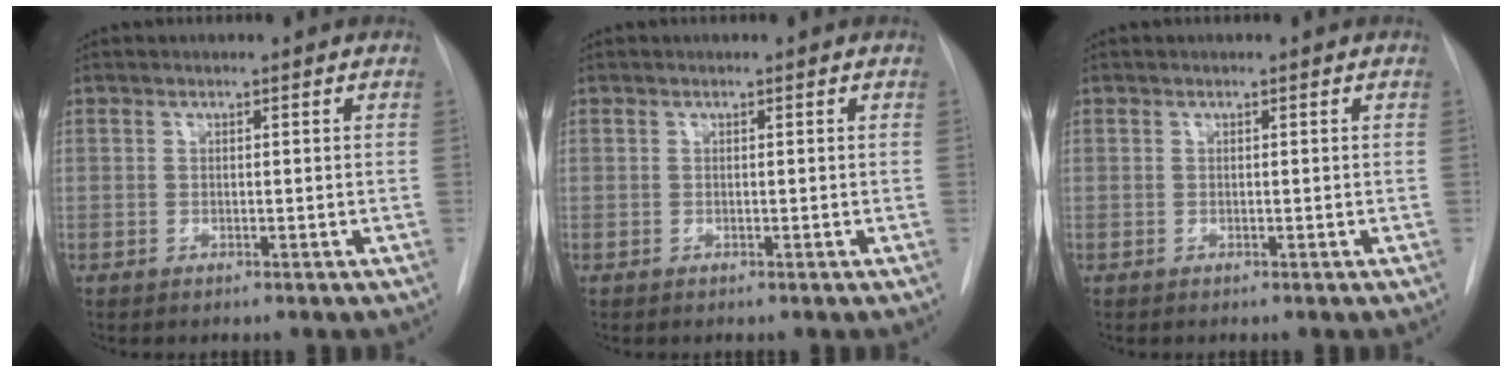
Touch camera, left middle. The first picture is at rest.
{"total": 0.0}
{"total": 0.0}